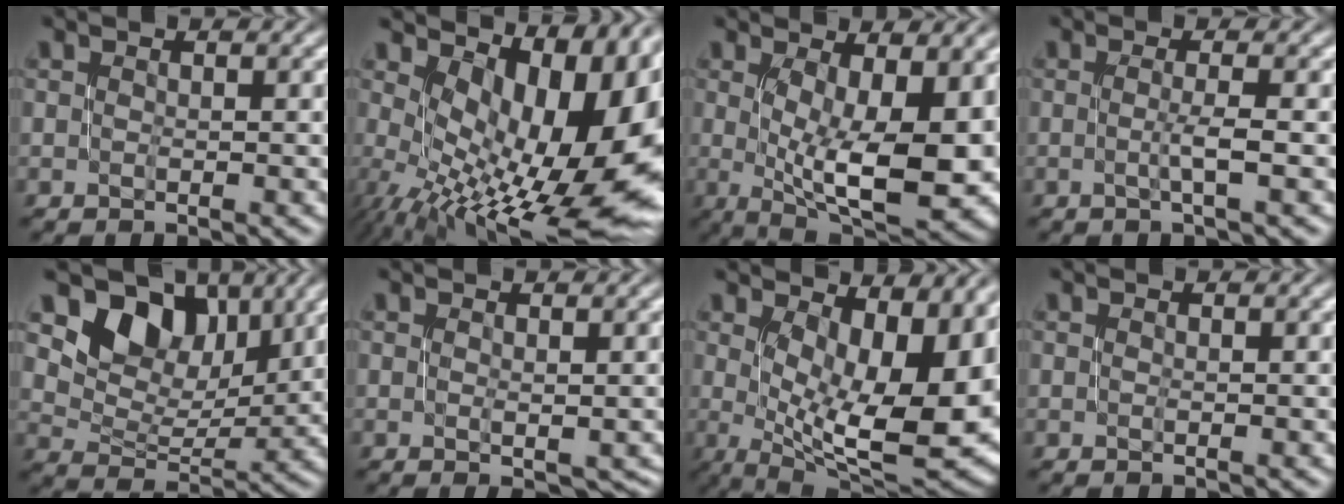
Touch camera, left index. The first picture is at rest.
{"total": 15.3, "force": [1.1, 7.8, 13.1], "torque": [-0.166, -0.014, 0.033]}
{"total": 12.8, "force": [-0.5, 5.2, 11.7], "torque": [-0.161, -0.013, 0.008]}
{"total": 1.8, "force": [-0.2, 0.3, 1.7], "torque": [-0.030, 0.004, -0.009]}
{"total": 7.2, "force": [5.0, 4.4, 2.7], "torque": [-0.040, -0.003, 0.078]}
{"total": 1.9, "force": [-0.1, 0.9, 1.7], "torque": [-0.012, 0.006, 0.006]}
{"total": 13.6, "force": [1.0, 6.3, 12.0], "torque": [-0.148, -0.019, 0.040]}
{"total": 0.0}